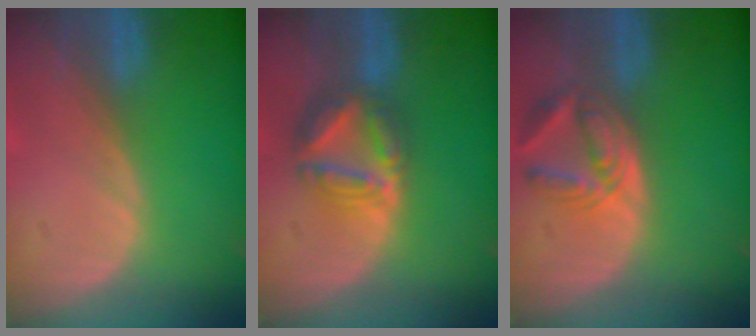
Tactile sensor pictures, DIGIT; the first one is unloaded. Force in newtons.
{"total": 8.0, "press": 6.9, "slide": 4.0}
{"total": 5.7, "press": 5.7, "slide": 0.6}